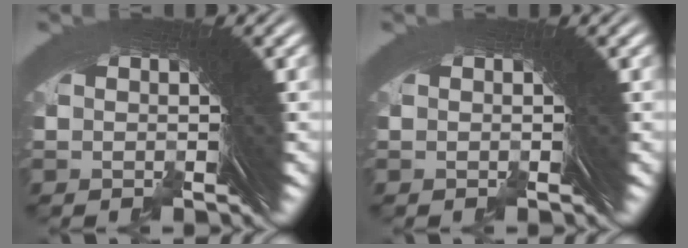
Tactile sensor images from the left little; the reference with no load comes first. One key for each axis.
{"total": 0.0}